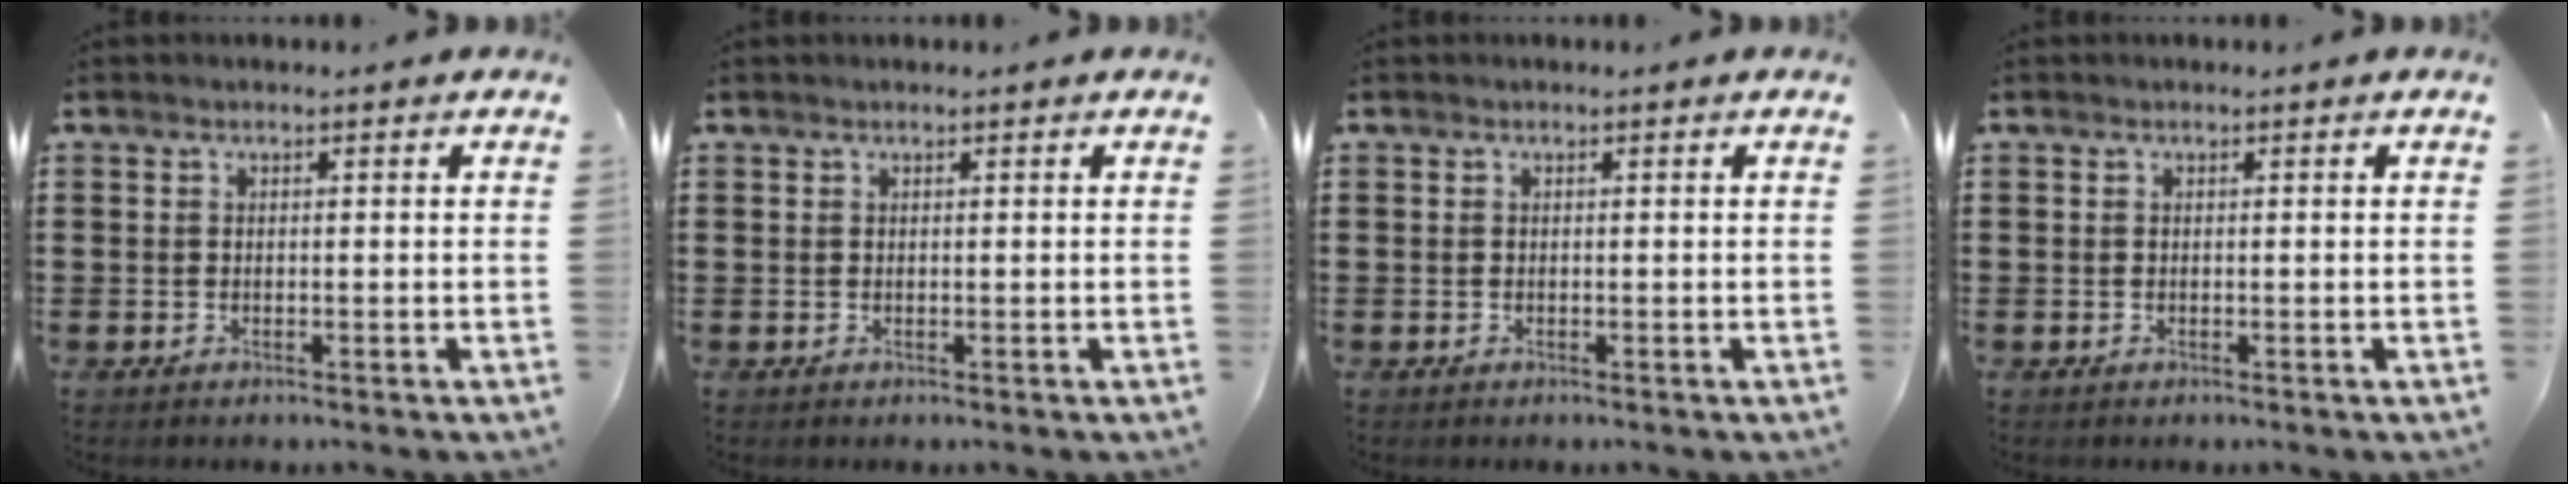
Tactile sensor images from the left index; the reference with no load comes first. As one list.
[{"total": 0.0}, {"total": 0.0}, {"total": 0.0}]